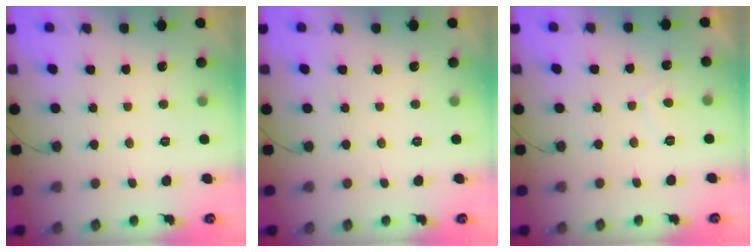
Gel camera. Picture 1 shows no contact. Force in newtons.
{"total": 0.0}
{"total": 0.7, "press": 0.5, "slide": 0.5}